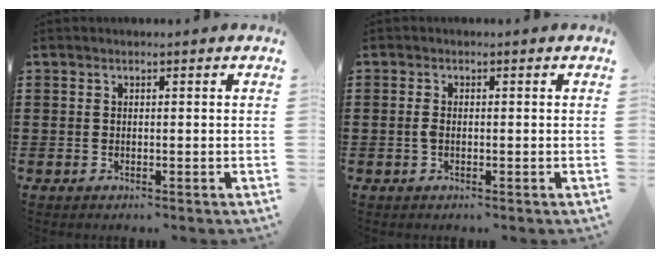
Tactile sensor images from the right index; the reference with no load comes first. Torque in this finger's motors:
{"motor_torque": [0.38, 0.14, 0.08, 0.05]}